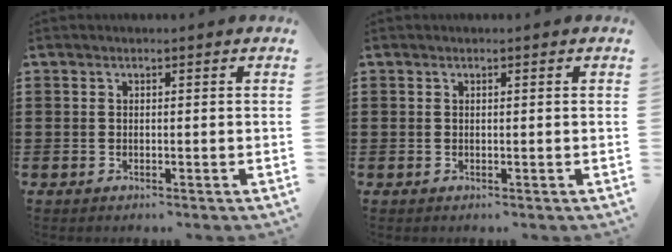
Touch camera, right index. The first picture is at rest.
{"total": 0.0}